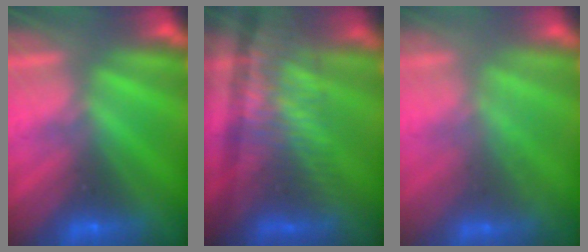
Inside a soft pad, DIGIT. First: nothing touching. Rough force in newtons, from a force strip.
{"total": 3.4}
{"total": 1.8}